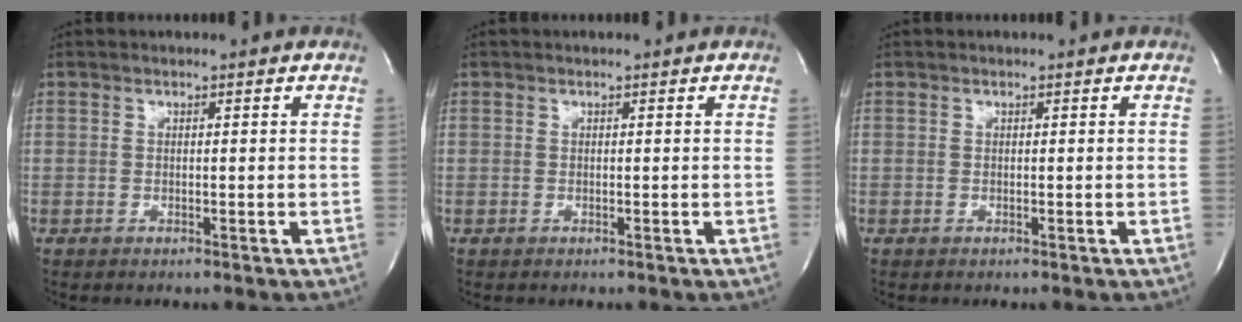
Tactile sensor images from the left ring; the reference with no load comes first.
{"total": 0.0}
{"total": 0.0}